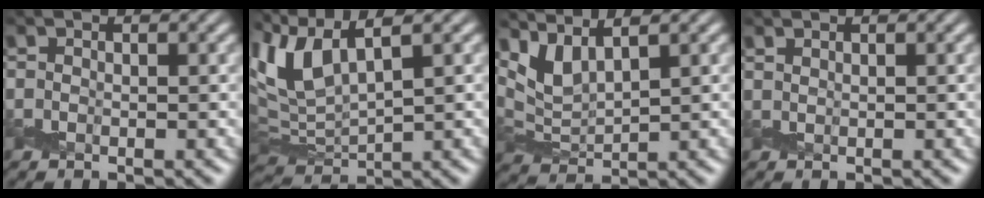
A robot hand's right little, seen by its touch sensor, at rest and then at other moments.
{"total": 5.2, "force": [2.9, 1.5, 4.0], "torque": [-0.105, 0.011, 0.059]}
{"total": 3.0, "force": [2.4, 0.7, 1.6], "torque": [-0.041, -0.008, 0.051]}
{"total": 0.7, "force": [0.7, -0.1, -0.1], "torque": [-0.002, 0.000, 0.017]}